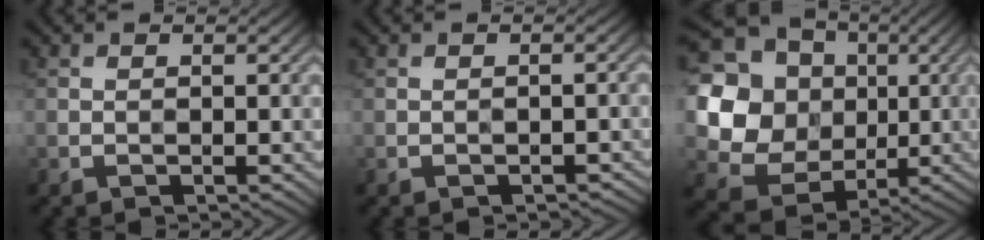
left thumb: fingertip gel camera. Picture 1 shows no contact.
{"total": 0.8, "force": [-0.5, 0.2, 0.5], "torque": [-0.006, 0.001, -0.006]}
{"total": 20.1, "force": [3.4, 18.2, 7.8], "torque": [-0.260, 0.029, 0.049]}